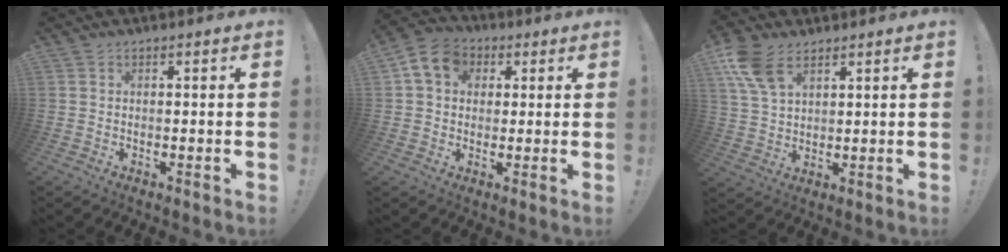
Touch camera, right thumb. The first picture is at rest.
{"total": 10.3, "force": [3.3, 8.2, 5.3], "torque": [-0.081, 0.004, 0.068]}
{"total": 10.0, "force": [5.6, 5.6, 6.1], "torque": [-0.120, -0.014, 0.109]}